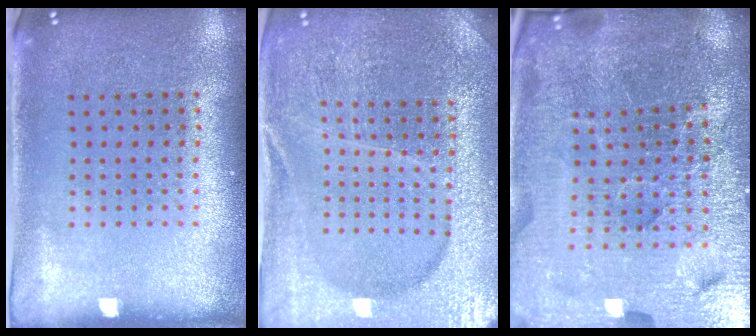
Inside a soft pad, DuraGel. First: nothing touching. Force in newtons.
{"total": 4.7, "press": 4.3, "slide": 1.7}
{"total": 5.9, "press": 5.3, "slide": 2.4}